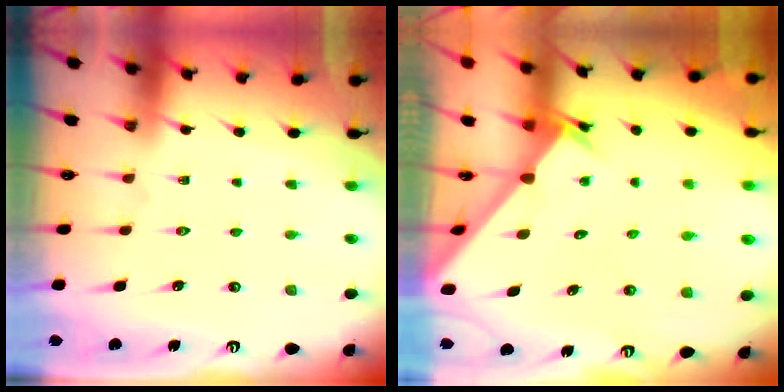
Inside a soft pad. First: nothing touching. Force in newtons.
{"total": 2.5, "press": 2.5, "slide": 0.2}